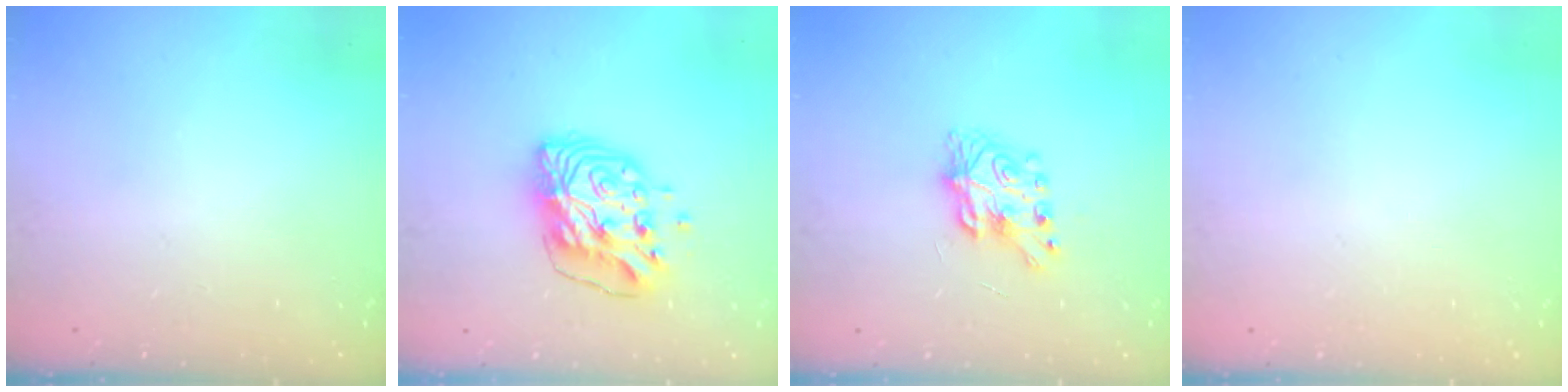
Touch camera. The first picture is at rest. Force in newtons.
{"total": 12.2, "press": 12.1, "slide": 1.2}
{"total": 7.9, "press": 7.9, "slide": 0.3}
{"total": 0.0}